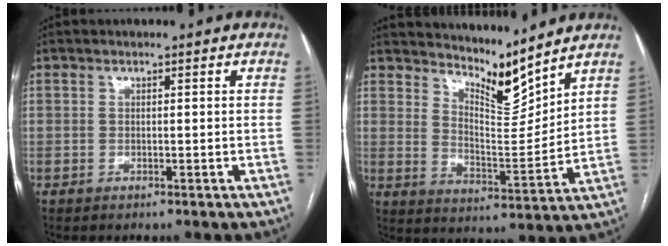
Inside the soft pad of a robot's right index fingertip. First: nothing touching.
{"total": 8.3, "force": [7.9, 0.6, 2.7], "torque": [-0.054, -0.023, 0.143]}